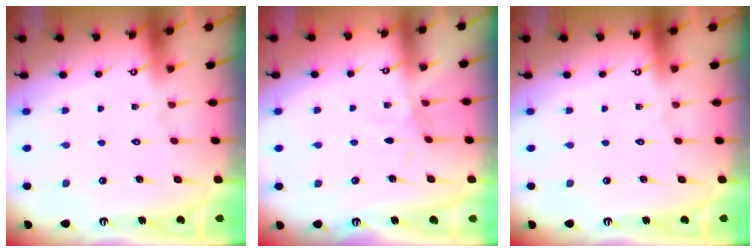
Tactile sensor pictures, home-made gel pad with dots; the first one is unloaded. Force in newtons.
{"total": 1.6, "press": 1.6, "slide": 0.3}
{"total": 0.0}